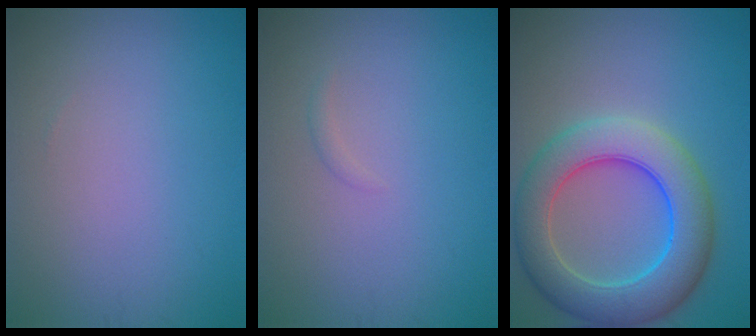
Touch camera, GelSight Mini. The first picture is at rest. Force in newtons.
{"total": 0.5, "press": 0.5, "slide": 0.0}
{"total": 8.6, "press": 8.6, "slide": 0.1}